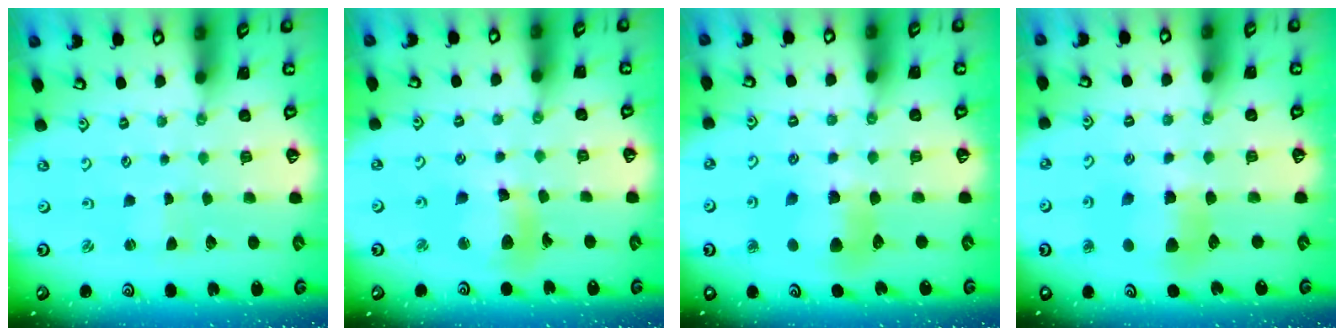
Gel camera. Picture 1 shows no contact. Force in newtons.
{"total": 11.5, "press": 11.2, "slide": 2.2}
{"total": 7.5, "press": 7.5, "slide": 1.0}
{"total": 8.8, "press": 8.7, "slide": 1.1}